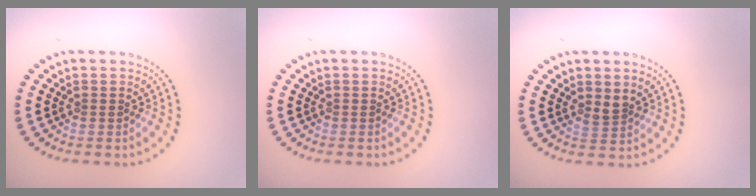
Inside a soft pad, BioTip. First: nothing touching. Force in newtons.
{"total": 0.0}
{"total": 1.5, "press": 1.2, "slide": 0.9}